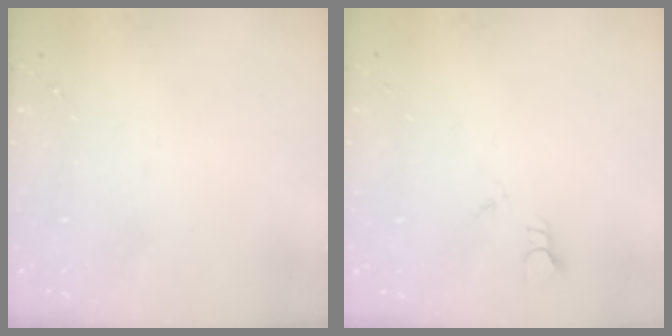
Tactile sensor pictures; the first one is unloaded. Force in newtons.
{"total": 2.4, "press": 2.4, "slide": 0.2}